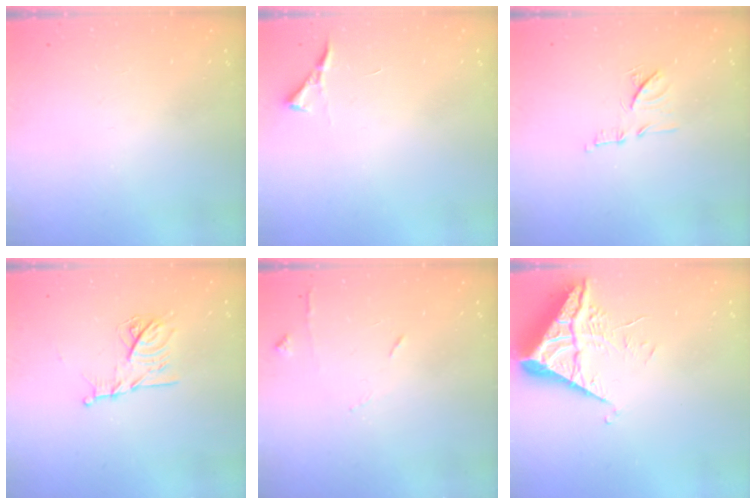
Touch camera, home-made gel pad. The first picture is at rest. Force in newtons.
{"total": 3.5, "press": 3.5, "slide": 0.5}
{"total": 9.6, "press": 9.6, "slide": 0.3}
{"total": 11.7, "press": 11.7, "slide": 0.1}
{"total": 6.2, "press": 6.1, "slide": 0.8}
{"total": 6.6, "press": 6.6, "slide": 0.6}